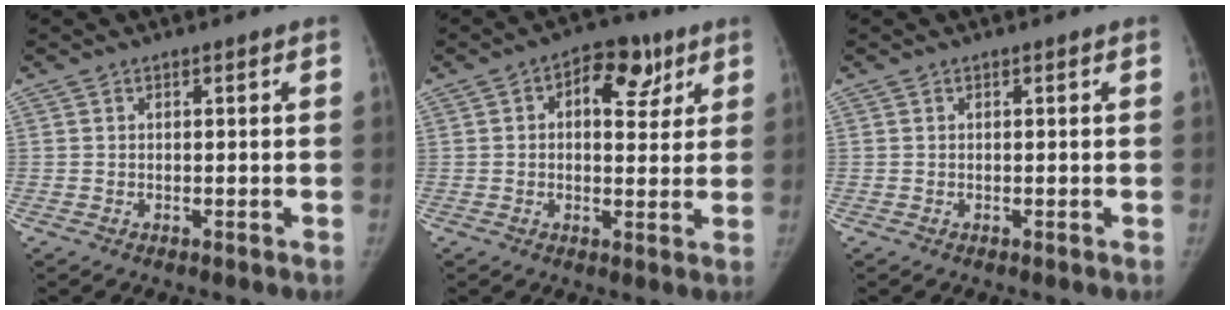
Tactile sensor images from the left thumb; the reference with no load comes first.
{"total": 9.4, "force": [3.7, 5.7, 6.4], "torque": [-0.051, 0.002, 0.046]}
{"total": 0.0}